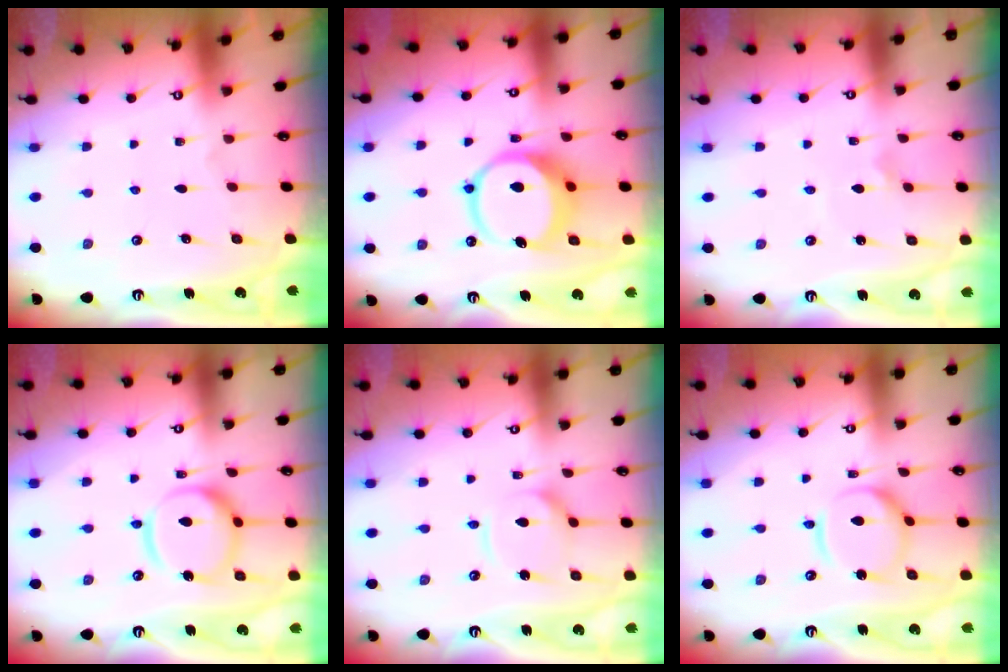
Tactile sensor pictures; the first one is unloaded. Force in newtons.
{"total": 12.3, "press": 12.2, "slide": 2.0}
{"total": 1.3, "press": 1.2, "slide": 0.4}
{"total": 14.5, "press": 14.5, "slide": 1.4}
{"total": 10.1, "press": 10.1, "slide": 0.9}
{"total": 11.6, "press": 11.5, "slide": 1.2}